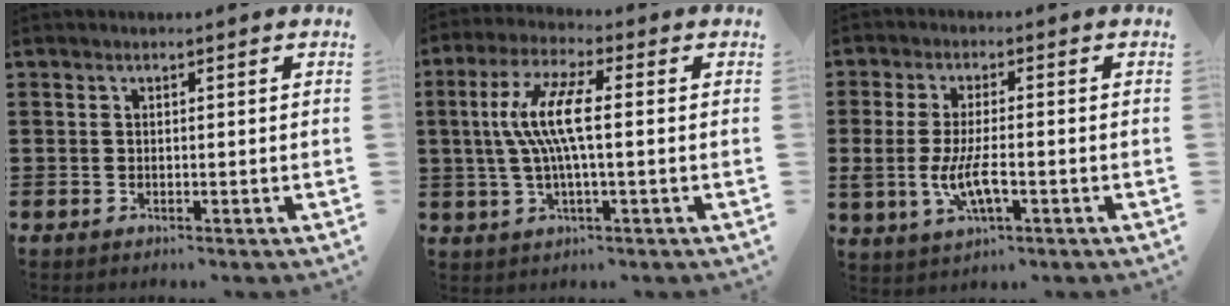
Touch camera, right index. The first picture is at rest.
{"total": 8.3, "force": [0.0, 1.7, 8.1], "torque": [-0.176, -0.007, -0.012]}
{"total": 6.4, "force": [-1.6, 2.4, 5.7], "torque": [-0.127, -0.005, -0.033]}